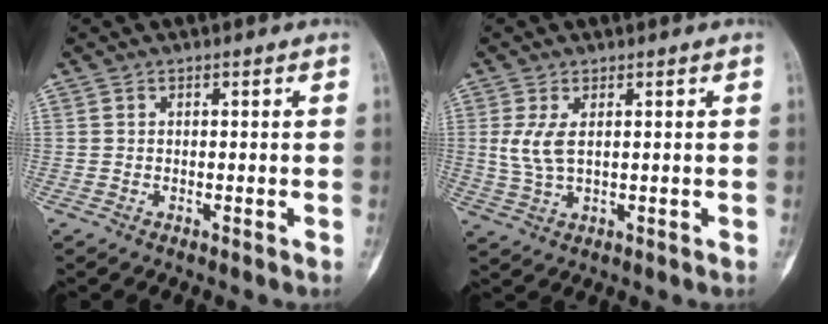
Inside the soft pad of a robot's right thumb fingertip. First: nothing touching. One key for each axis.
{"total": 4.7, "fx": 1.0, "fy": 2.1, "fz": 4.1, "tx": -0.098, "ty": -0.005, "tz": 0.028}